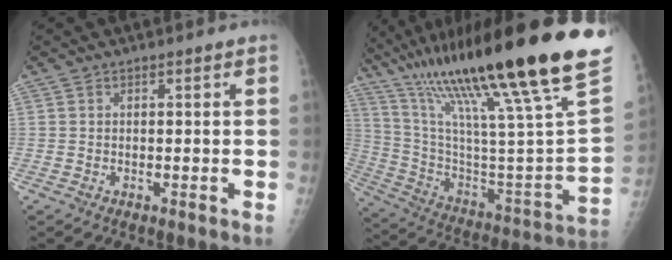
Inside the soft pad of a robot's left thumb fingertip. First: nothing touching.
{"total": 41.4, "force": [27.1, 5.6, 30.7], "torque": [-0.413, -0.087, 0.436]}